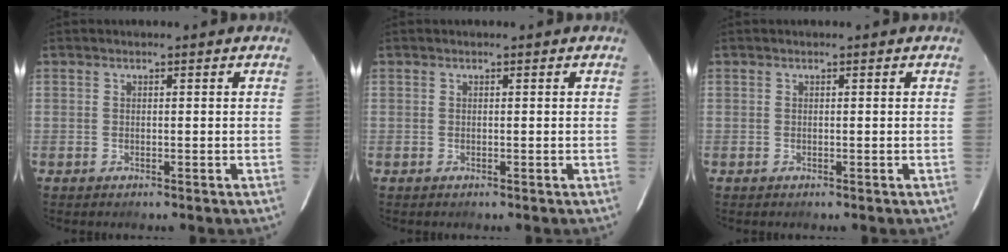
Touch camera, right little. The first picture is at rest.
{"total": 0.0}
{"total": 0.0}